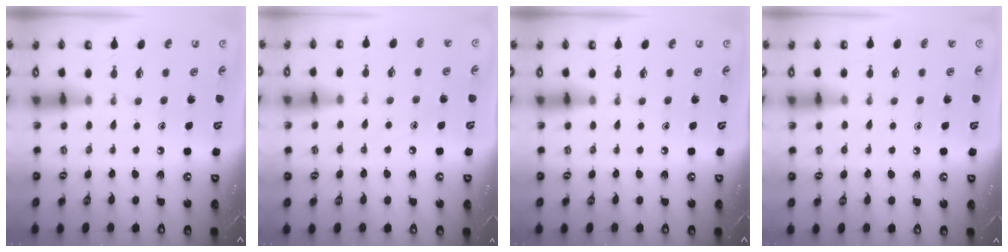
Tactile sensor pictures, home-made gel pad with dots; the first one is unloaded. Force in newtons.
{"total": 6.4, "press": 6.3, "slide": 0.7}
{"total": 0.0}
{"total": 2.9, "press": 2.8, "slide": 0.3}